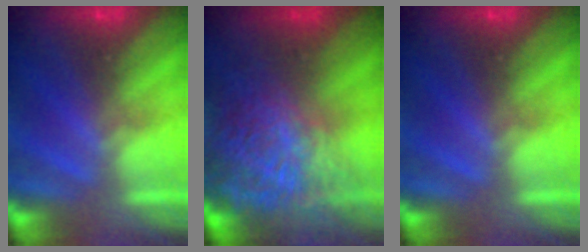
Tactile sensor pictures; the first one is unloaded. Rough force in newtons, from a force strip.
{"total": 10.5}
{"total": 0.0}